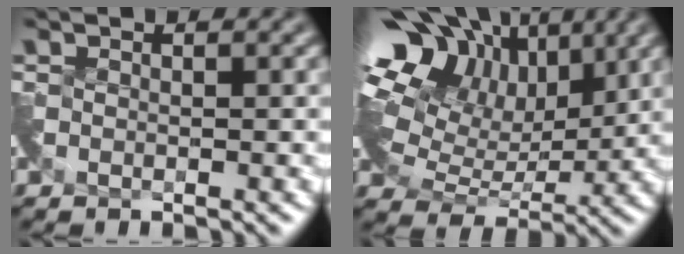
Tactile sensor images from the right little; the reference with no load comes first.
{"total": 13.9, "force": [8.1, 8.3, 7.8], "torque": [-0.175, 0.054, 0.141]}